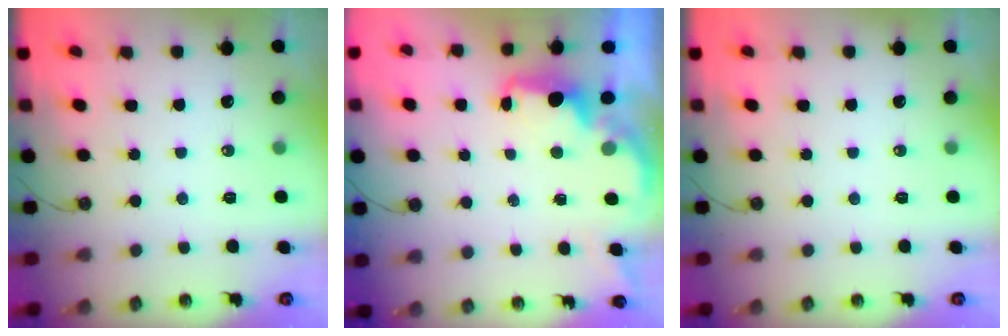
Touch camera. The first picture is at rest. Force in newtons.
{"total": 2.0, "press": 1.9, "slide": 0.8}
{"total": 0.0}